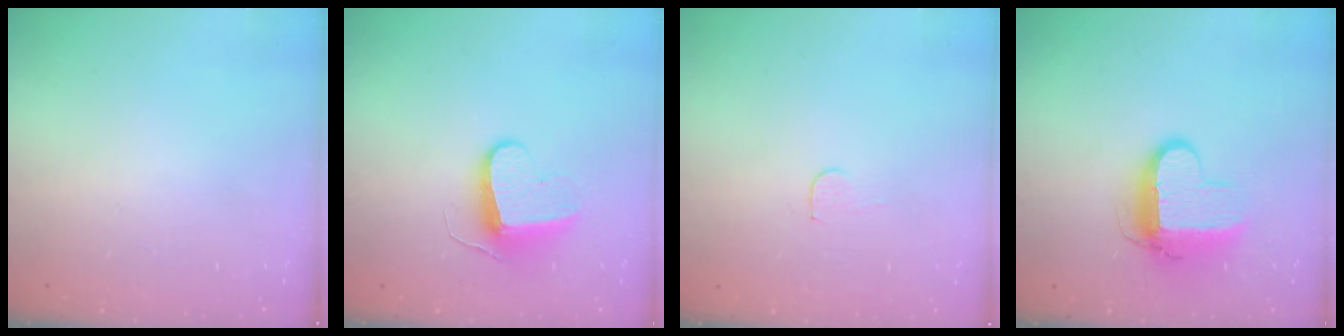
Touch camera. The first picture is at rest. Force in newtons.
{"total": 8.5, "press": 8.5, "slide": 0.3}
{"total": 3.4, "press": 3.4, "slide": 0.3}
{"total": 11.1, "press": 11.0, "slide": 0.9}